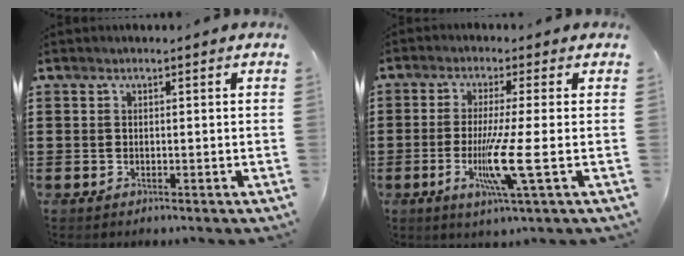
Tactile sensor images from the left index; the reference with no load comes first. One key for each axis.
{"total": 8.3, "fx": -2.0, "fy": -0.5, "fz": 8.0, "tx": -0.163, "ty": -0.028, "tz": -0.043}